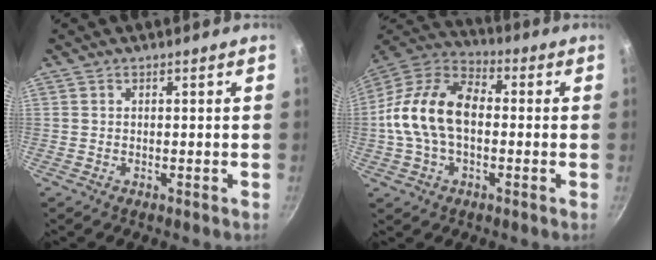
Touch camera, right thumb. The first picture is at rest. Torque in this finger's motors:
{"motor_torque": [0.26, 0.29, 0.97, -0.58, 0.21]}